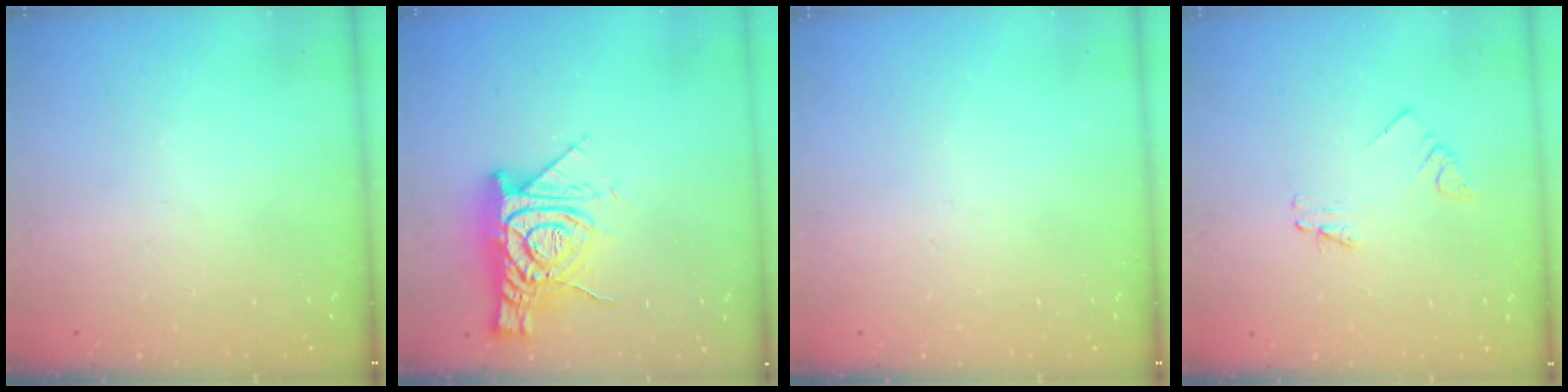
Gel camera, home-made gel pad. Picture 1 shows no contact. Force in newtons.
{"total": 13.0, "press": 13.0, "slide": 1.4}
{"total": 0.0}
{"total": 1.6, "press": 1.6, "slide": 0.2}